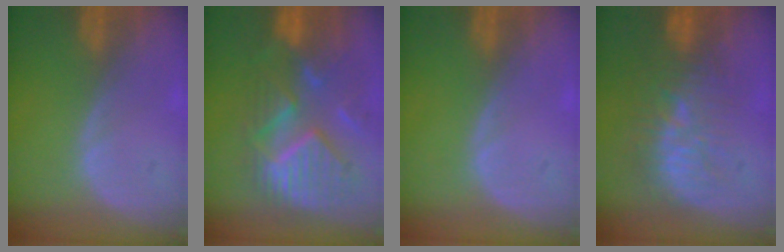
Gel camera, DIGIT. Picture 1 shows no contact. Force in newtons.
{"total": 11.8, "press": 10.3, "slide": 5.8}
{"total": 0.0}
{"total": 9.5, "press": 9.0, "slide": 2.8}